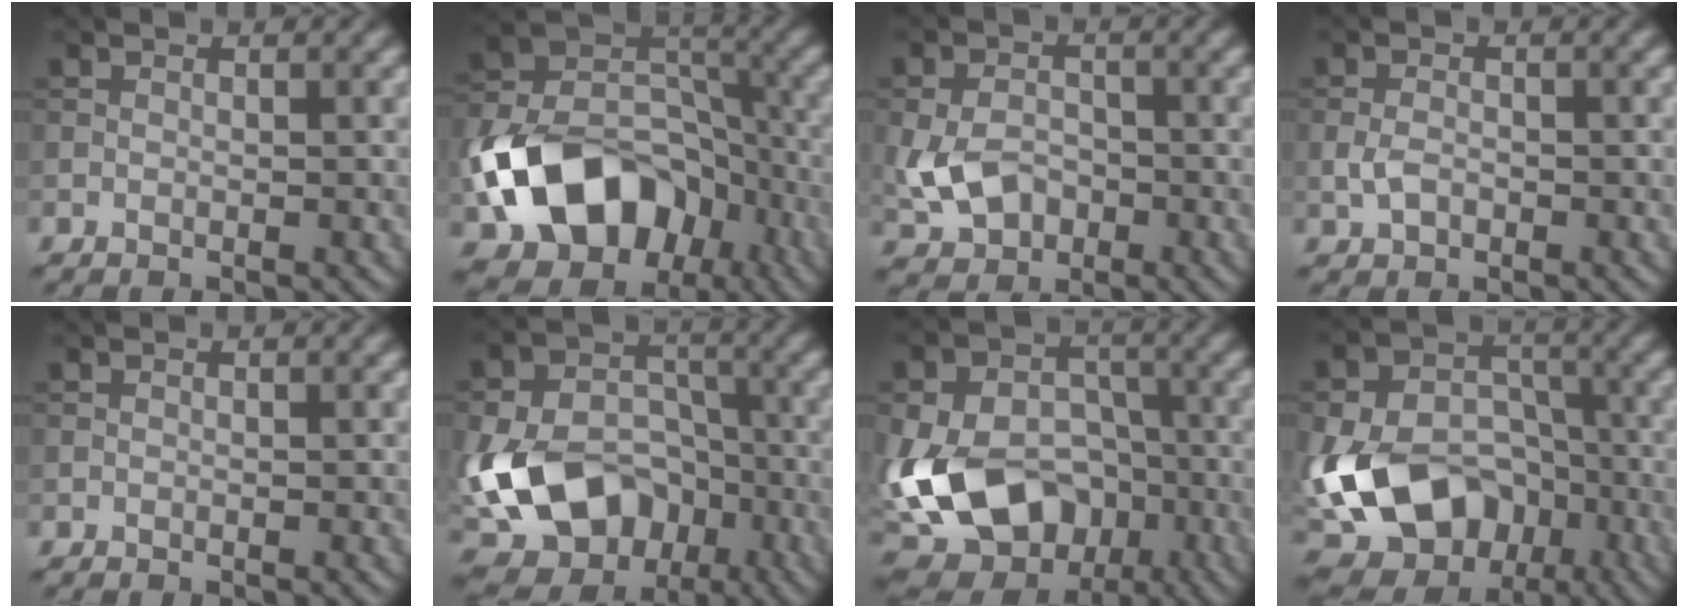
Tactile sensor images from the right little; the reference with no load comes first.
{"total": 12.7, "force": [-5.4, 8.8, 7.5], "torque": [-0.134, -0.003, -0.099]}
{"total": 4.7, "force": [-1.2, 3.5, 3.0], "torque": [-0.071, -0.010, -0.024]}
{"total": 1.8, "force": [-0.5, 1.2, 1.2], "torque": [-0.027, 0.002, -0.013]}
{"total": 0.0}
{"total": 17.0, "force": [-5.8, 13.3, 8.8], "torque": [-0.164, -0.035, -0.102]}
{"total": 17.3, "force": [-5.0, 13.1, 10.1], "torque": [-0.194, -0.026, -0.094]}
{"total": 19.0, "force": [-6.5, 15.0, 9.7], "torque": [-0.186, -0.031, -0.115]}